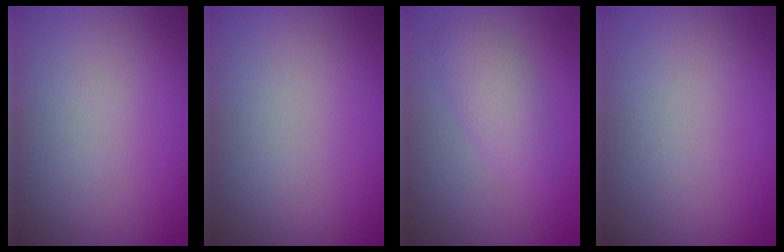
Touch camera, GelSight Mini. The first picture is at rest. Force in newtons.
{"total": 0.0}
{"total": 2.8, "press": 2.8, "slide": 0.1}
{"total": 0.0}